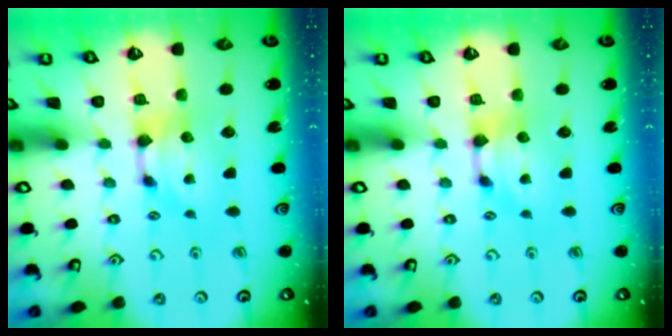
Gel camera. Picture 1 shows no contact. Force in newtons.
{"total": 0.0}